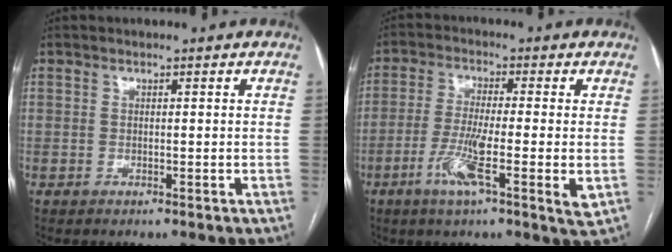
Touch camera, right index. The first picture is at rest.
{"total": 9.7, "force": [-2.9, 0.6, 9.2], "torque": [-0.164, -0.017, -0.057]}